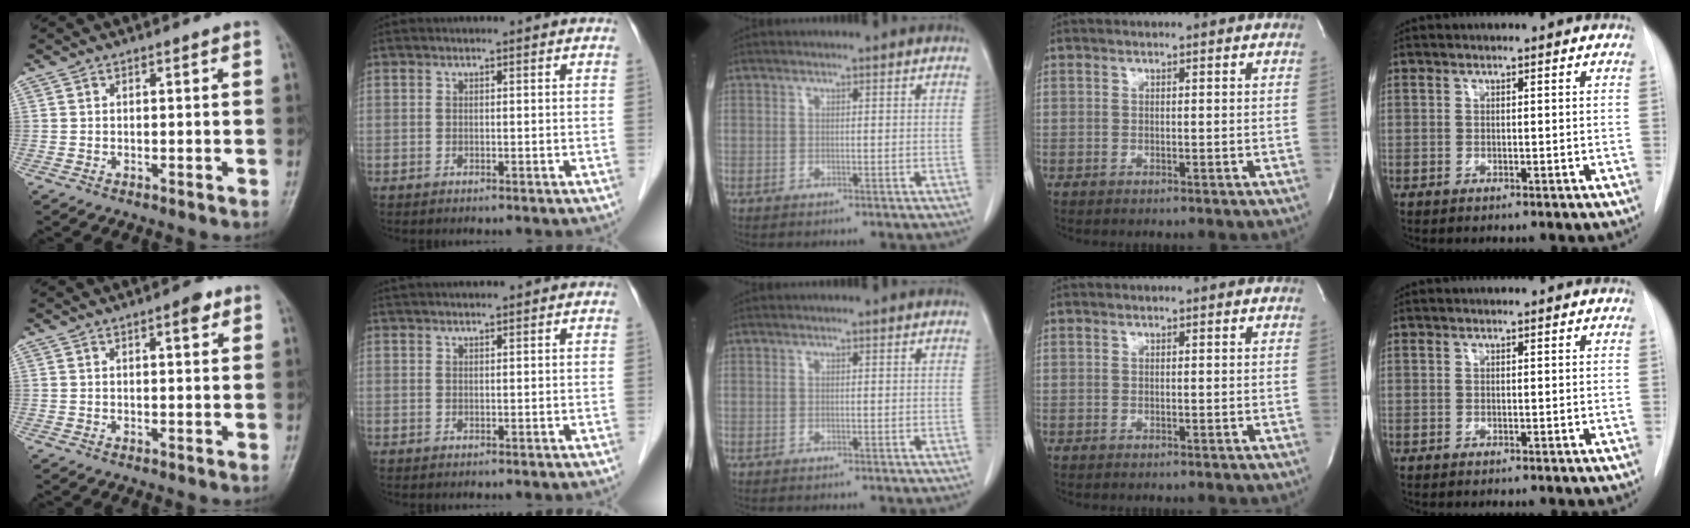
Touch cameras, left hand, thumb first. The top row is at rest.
{"thumb": {"total": 2.8, "force": [1.6, 0.9, 2.1], "torque": [-0.024, -0.005, 0.020]}, "index": {"total": 4.3, "force": [3.9, 0.2, 1.8], "torque": [-0.021, 0.031, 0.064]}}